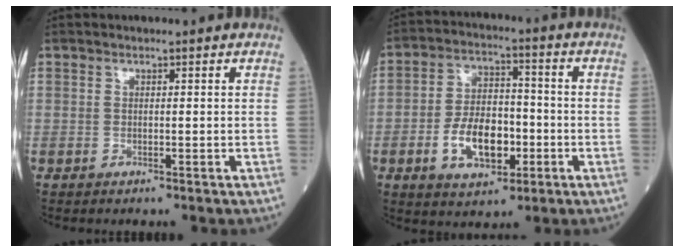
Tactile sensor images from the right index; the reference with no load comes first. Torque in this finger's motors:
{"motor_torque": [0.34, -0.20, 0.22, 0.15]}